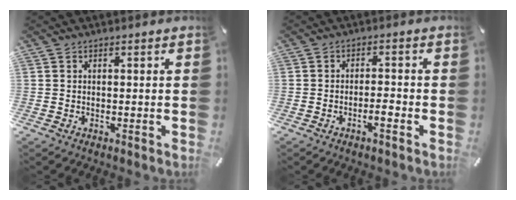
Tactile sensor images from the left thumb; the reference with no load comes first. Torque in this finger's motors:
{"motor_torque": [0.08, 0.69, 0.04, 0.10, 0.10]}